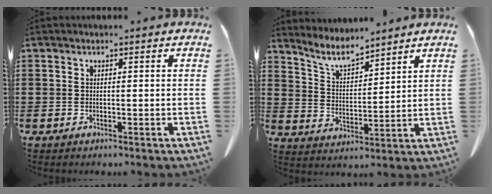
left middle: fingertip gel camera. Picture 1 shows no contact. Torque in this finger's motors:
{"motor_torque": [-0.23, 0.31, 0.17, 0.05]}